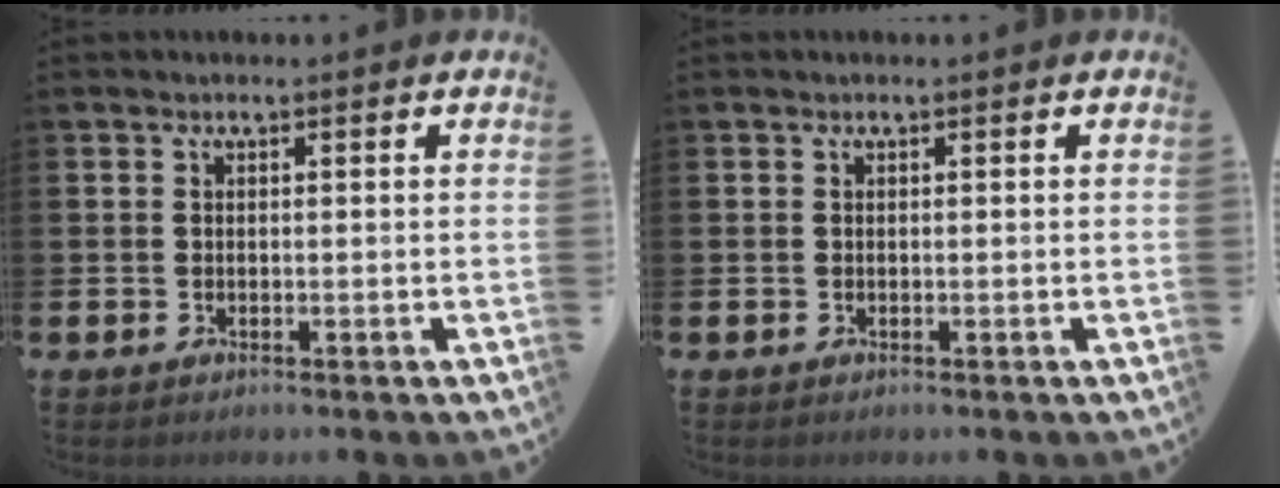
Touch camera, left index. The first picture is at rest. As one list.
[{"total": 0.0}]